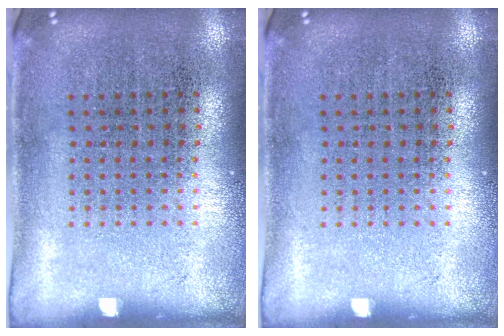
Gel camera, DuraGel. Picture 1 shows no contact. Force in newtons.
{"total": 0.0}